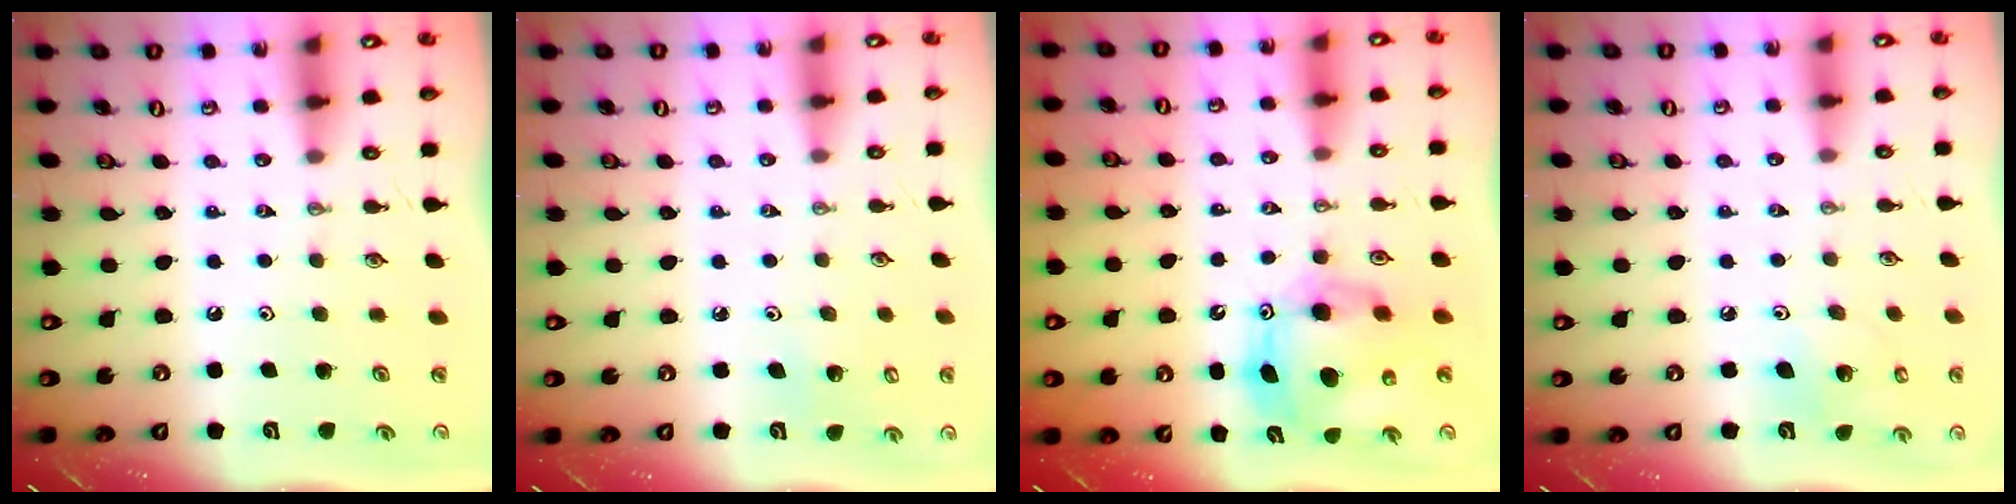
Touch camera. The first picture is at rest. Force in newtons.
{"total": 3.8, "press": 3.8, "slide": 0.6}
{"total": 12.4, "press": 12.4, "slide": 1.0}
{"total": 6.9, "press": 6.7, "slide": 1.8}